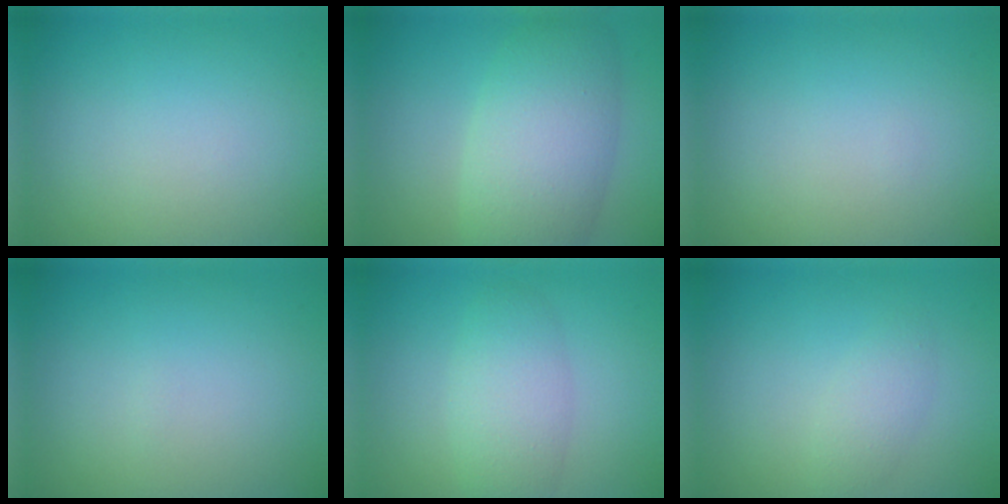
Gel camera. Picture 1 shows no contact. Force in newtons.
{"total": 7.6, "press": 7.6, "slide": 0.5}
{"total": 0.0}
{"total": 0.0}
{"total": 3.7, "press": 3.7, "slide": 0.2}
{"total": 1.7, "press": 1.7, "slide": 0.1}